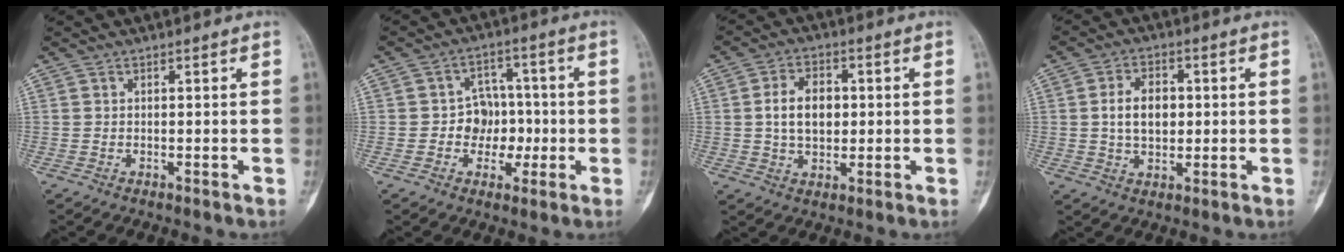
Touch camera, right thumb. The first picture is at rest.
{"total": 7.4, "force": [-1.1, 6.3, 3.6], "torque": [0.003, 0.024, -0.024]}
{"total": 8.2, "force": [0.6, 5.5, 6.0], "torque": [-0.086, 0.007, 0.011]}
{"total": 7.4, "force": [0.5, 5.0, 5.4], "torque": [-0.077, 0.007, 0.010]}